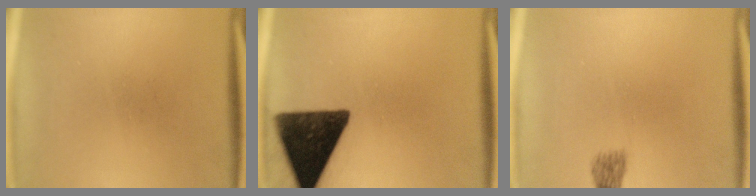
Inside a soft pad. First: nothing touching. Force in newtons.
{"total": 15.5}
{"total": 2.1}